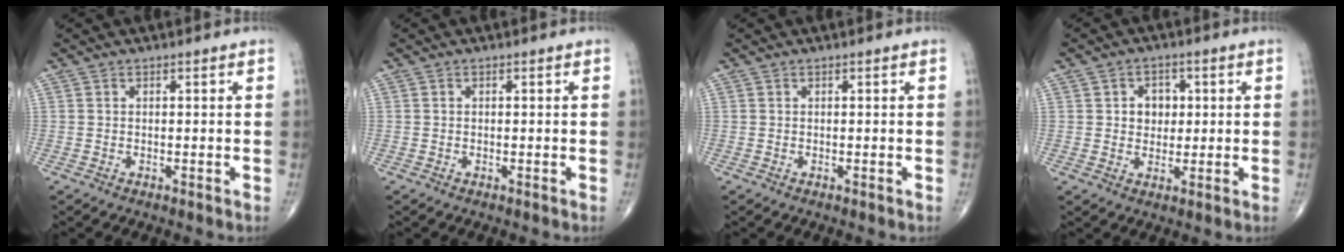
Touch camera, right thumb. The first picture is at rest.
{"total": 0.0}
{"total": 0.0}
{"total": 5.0, "force": [0.9, 4.1, 2.7], "torque": [-0.010, 0.001, 0.011]}